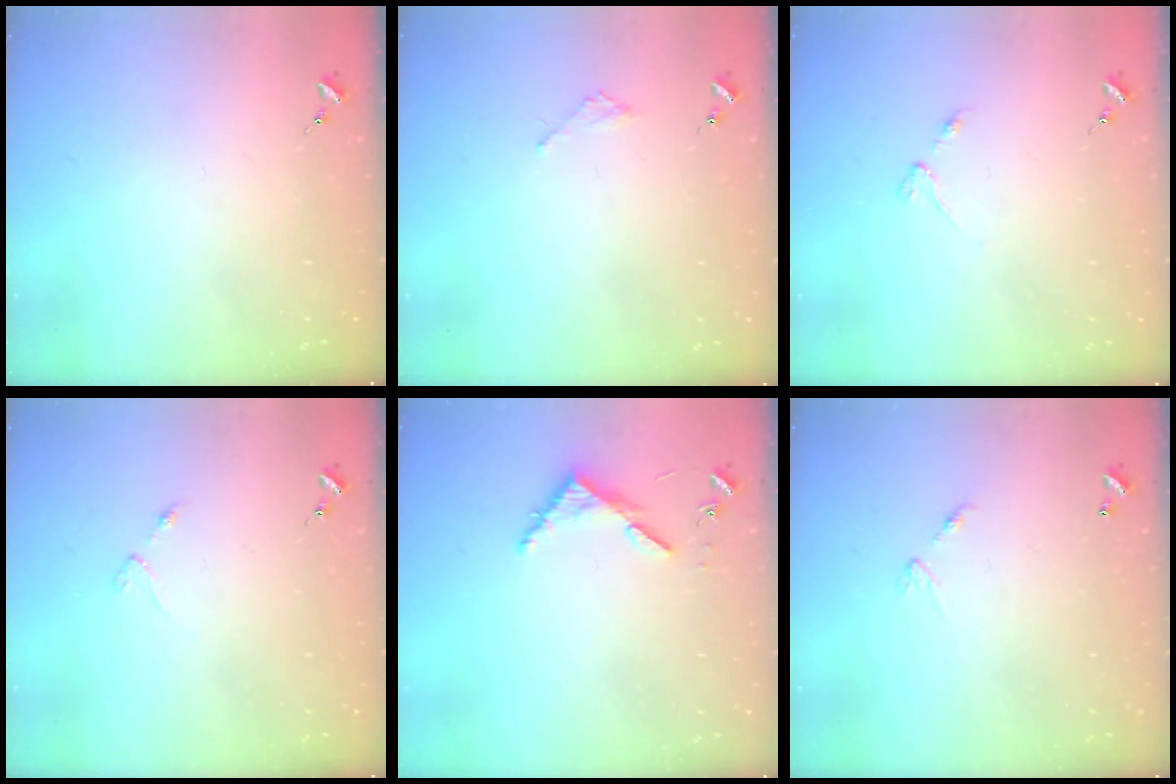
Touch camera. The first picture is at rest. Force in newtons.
{"total": 1.8, "press": 1.8, "slide": 0.2}
{"total": 3.2, "press": 3.1, "slide": 0.5}
{"total": 2.5, "press": 2.4, "slide": 0.4}
{"total": 4.0, "press": 4.0, "slide": 0.3}
{"total": 5.8, "press": 5.8, "slide": 0.4}